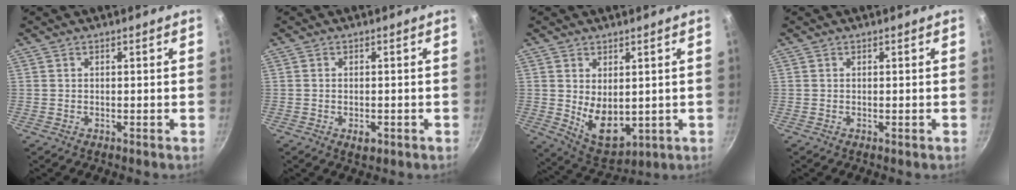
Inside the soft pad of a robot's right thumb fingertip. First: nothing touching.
{"total": 2.4, "force": [-0.9, 1.4, 1.6], "torque": [-0.025, 0.000, -0.012]}
{"total": 9.4, "force": [0.6, 6.0, 7.2], "torque": [-0.093, -0.024, 0.035]}
{"total": 0.0}